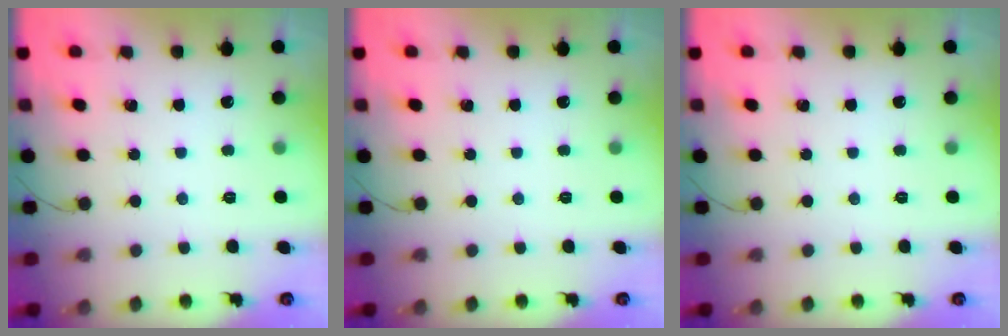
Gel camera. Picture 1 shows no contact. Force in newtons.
{"total": 0.0}
{"total": 0.0}